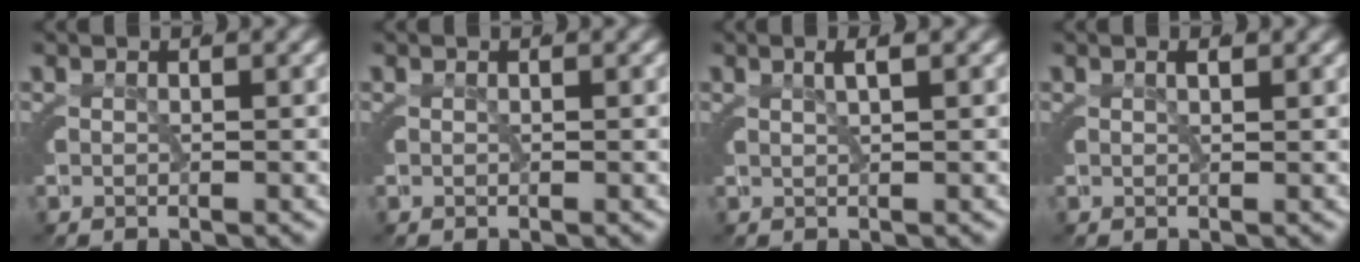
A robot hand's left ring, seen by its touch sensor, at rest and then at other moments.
{"total": 0.0}
{"total": 1.2, "force": [0.6, -0.5, 0.9], "torque": [-0.010, 0.007, 0.014]}
{"total": 0.5, "force": [0.4, -0.1, 0.3], "torque": [-0.012, -0.003, 0.011]}